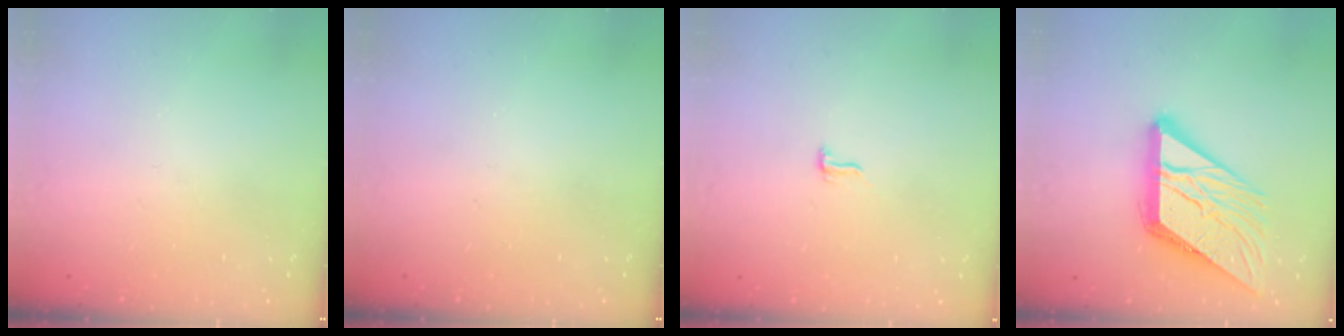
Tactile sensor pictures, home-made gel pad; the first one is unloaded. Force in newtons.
{"total": 0.0}
{"total": 5.1, "press": 4.7, "slide": 2.0}
{"total": 20.0, "press": 19.8, "slide": 2.2}